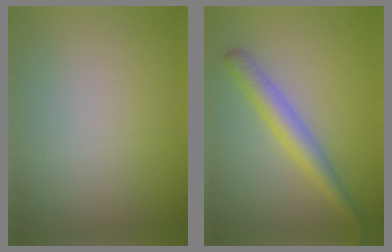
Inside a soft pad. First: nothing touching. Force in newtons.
{"total": 3.2, "press": 3.2, "slide": 0.2}